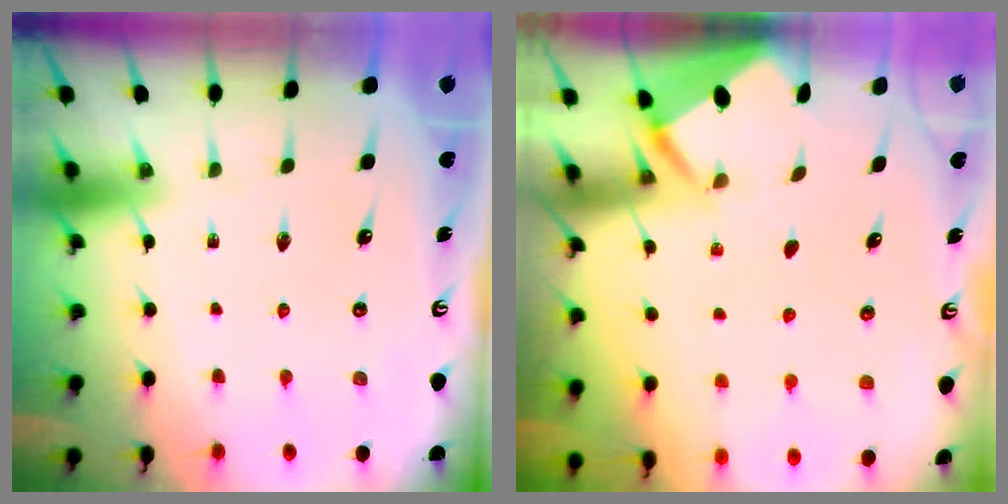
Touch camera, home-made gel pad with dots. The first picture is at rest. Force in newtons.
{"total": 2.6, "press": 2.6, "slide": 0.0}